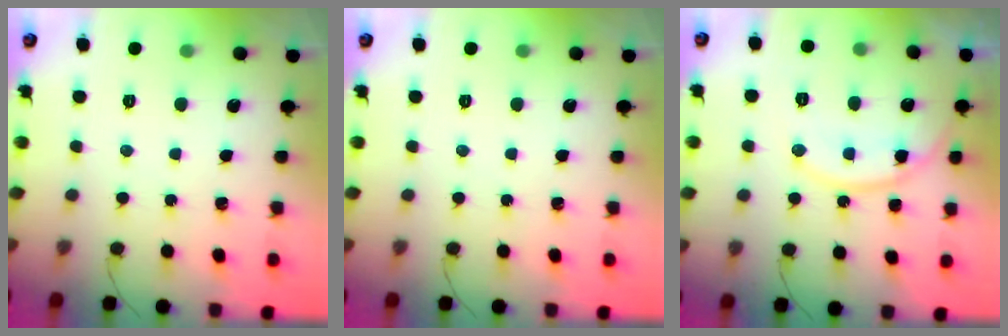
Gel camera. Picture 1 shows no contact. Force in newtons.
{"total": 0.0}
{"total": 13.1, "press": 13.1, "slide": 0.4}